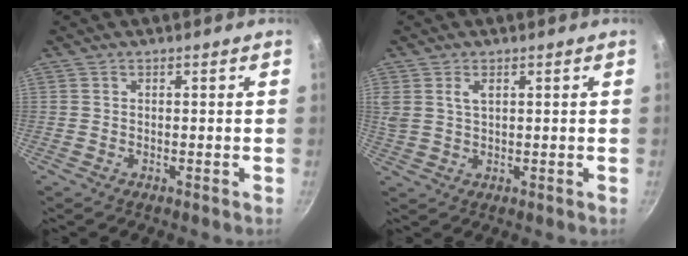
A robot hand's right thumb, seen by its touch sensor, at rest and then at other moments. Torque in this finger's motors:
{"motor_torque": [0.76, 0.75, 0.88, 0.37, -0.02]}